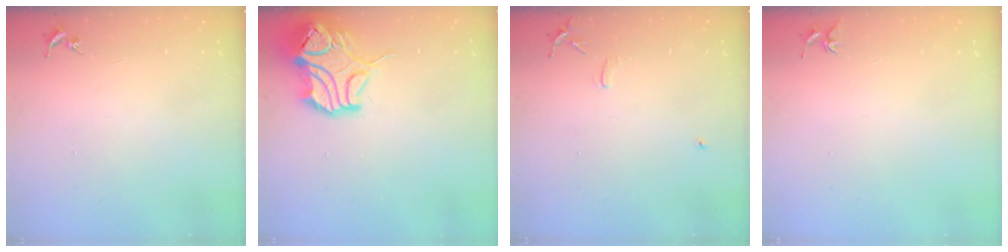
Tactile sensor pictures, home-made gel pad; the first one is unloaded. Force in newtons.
{"total": 15.7, "press": 15.6, "slide": 2.3}
{"total": 6.2, "press": 6.1, "slide": 0.7}
{"total": 3.7, "press": 3.7, "slide": 0.4}